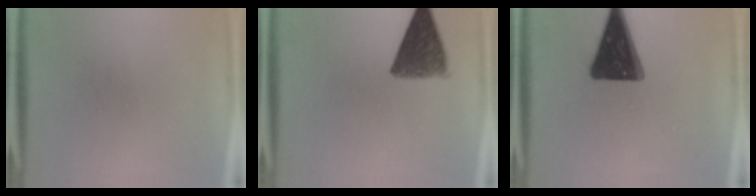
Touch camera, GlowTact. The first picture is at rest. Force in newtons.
{"total": 9.3}
{"total": 15.4}